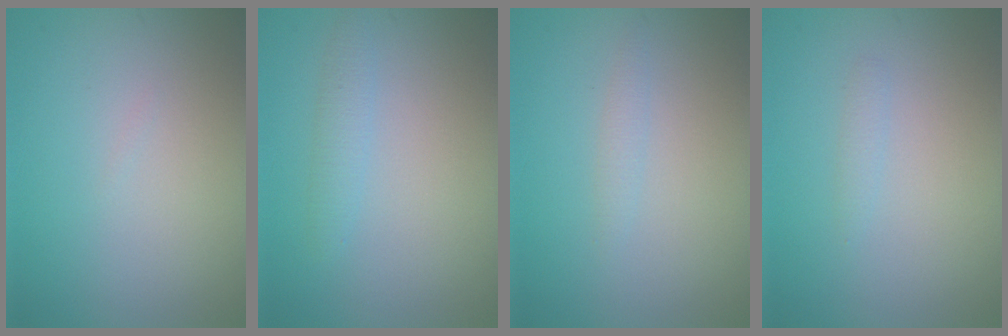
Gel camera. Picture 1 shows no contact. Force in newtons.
{"total": 1.4, "press": 1.4, "slide": 0.1}
{"total": 0.9, "press": 0.9, "slide": 0.0}
{"total": 0.7, "press": 0.7, "slide": 0.1}